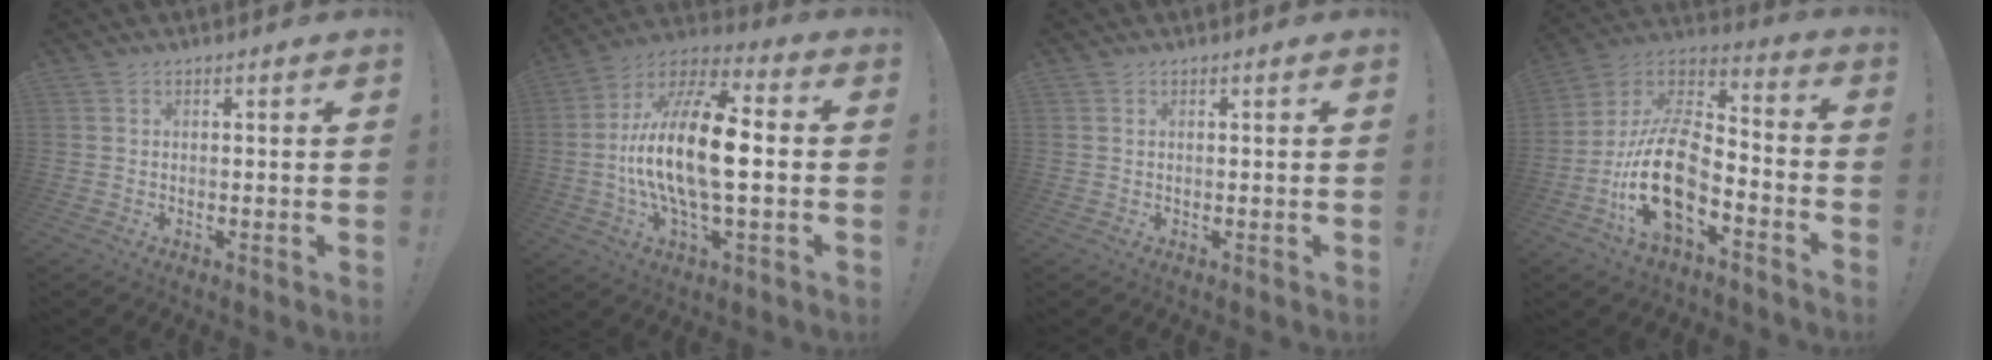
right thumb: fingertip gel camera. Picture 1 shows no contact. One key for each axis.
{"total": 21.0, "fx": -1.7, "fy": 7.9, "fz": 19.4, "tx": -0.380, "ty": 0.000, "tz": -0.035}
{"total": 0.0}
{"total": 20.1, "fx": -8.0, "fy": 10.8, "fz": 15.0, "tx": -0.299, "ty": 0.041, "tz": -0.134}